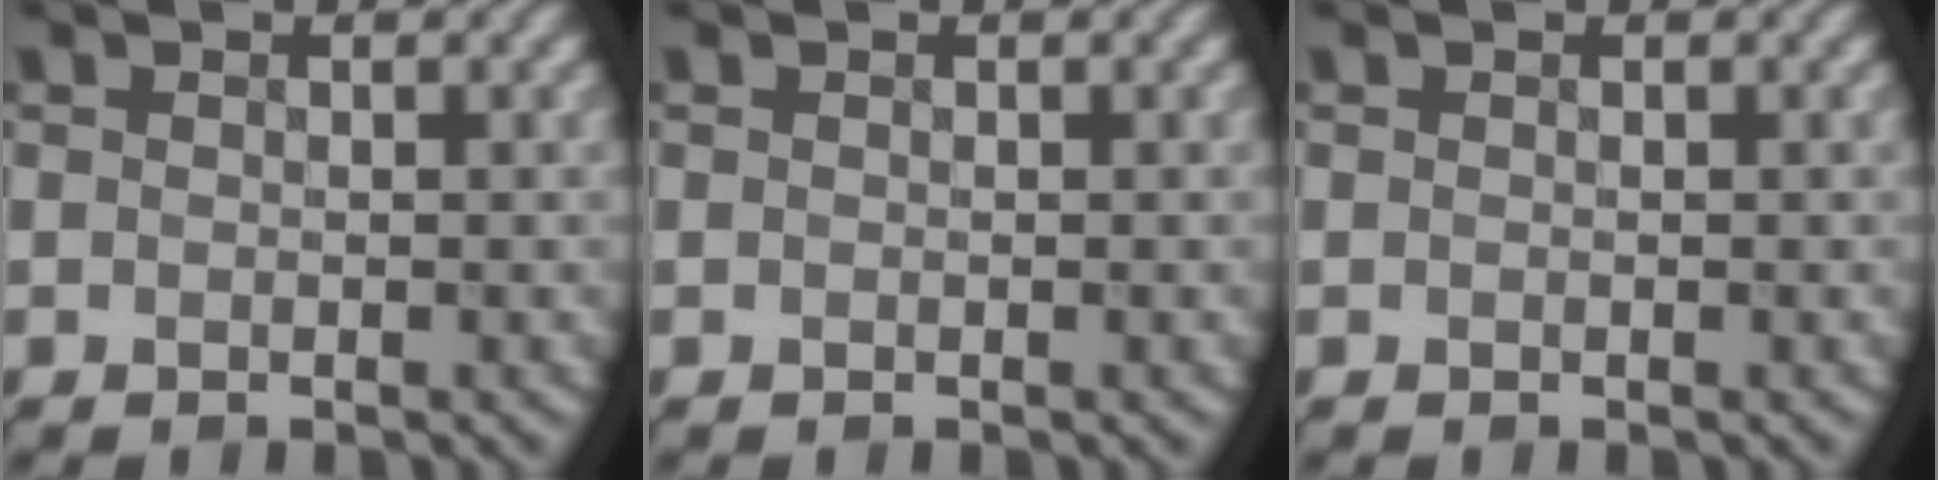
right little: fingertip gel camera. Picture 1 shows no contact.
{"total": 0.0}
{"total": 0.0}